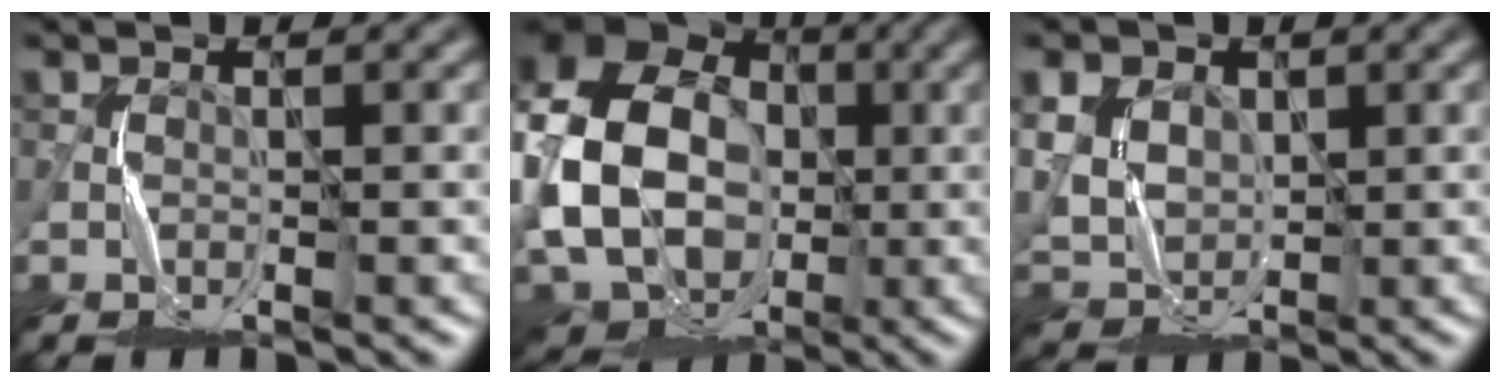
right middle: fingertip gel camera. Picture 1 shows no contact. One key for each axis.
{"total": 17.8, "fx": -0.8, "fy": 14.1, "fz": 10.9, "tx": -0.241, "ty": 0.003, "tz": -0.034}
{"total": 8.3, "fx": 2.7, "fy": 6.5, "fz": 4.4, "tx": -0.097, "ty": 0.030, "tz": 0.043}